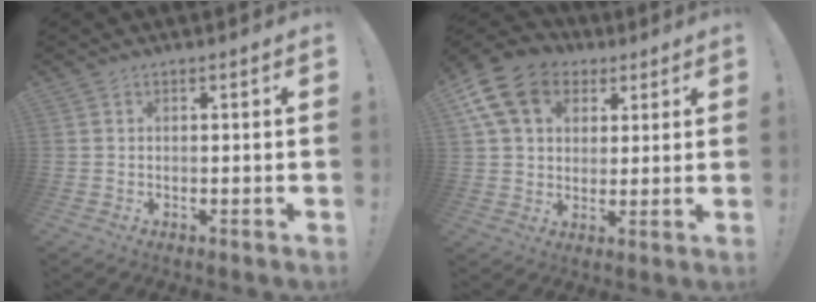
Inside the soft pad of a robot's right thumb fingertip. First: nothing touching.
{"total": 15.9, "force": [6.4, 11.7, 8.5], "torque": [-0.129, -0.018, 0.126]}